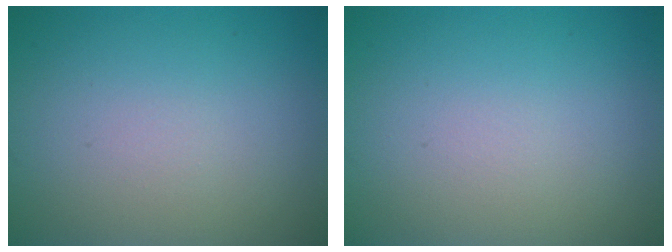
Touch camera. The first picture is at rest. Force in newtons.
{"total": 0.0}